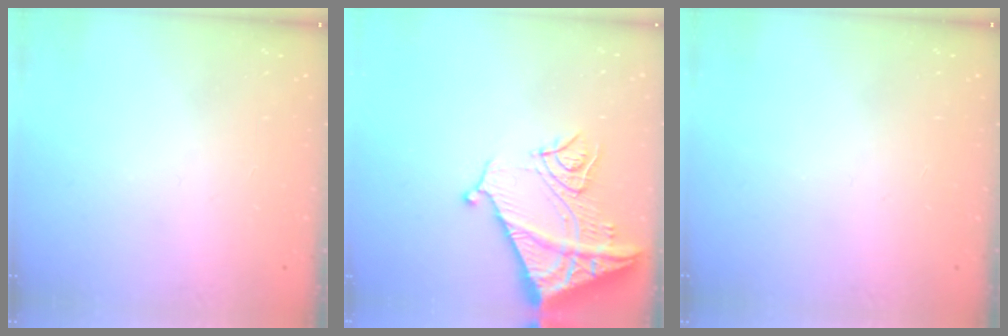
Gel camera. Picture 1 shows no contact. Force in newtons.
{"total": 15.1, "press": 15.1, "slide": 1.5}
{"total": 0.0}